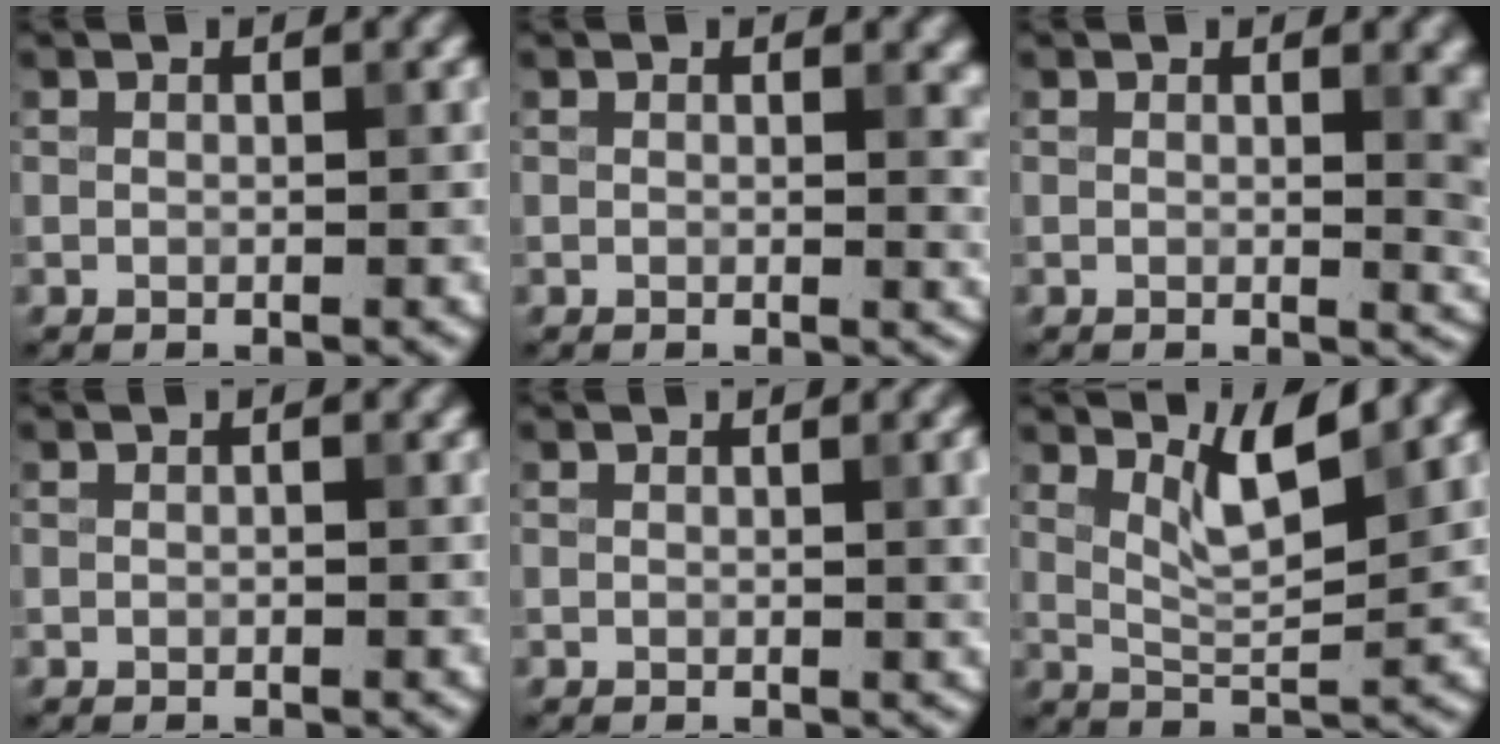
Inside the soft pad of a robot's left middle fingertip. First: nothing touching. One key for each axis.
{"total": 1.9, "fx": 0.5, "fy": 0.7, "fz": 1.7, "tx": -0.016, "ty": -0.003, "tz": 0.006}
{"total": 4.3, "fx": 0.8, "fy": 1.7, "fz": 3.9, "tx": -0.024, "ty": -0.001, "tz": 0.011}
{"total": 0.0}
{"total": 2.4, "fx": 0.3, "fy": 0.7, "fz": 2.2, "tx": -0.024, "ty": 0.002, "tz": 0.000}
{"total": 4.0, "fx": 2.6, "fy": 0.7, "fz": 3.0, "tx": -0.060, "ty": -0.005, "tz": 0.051}